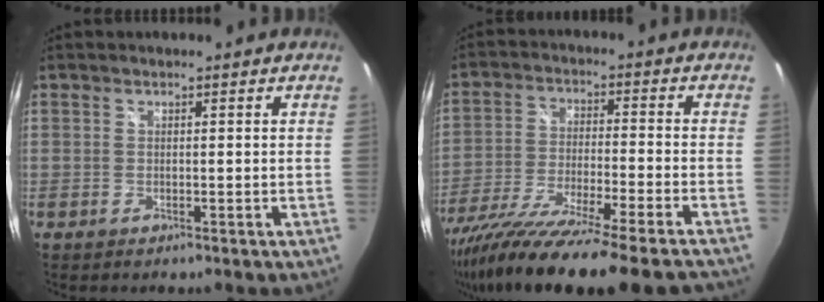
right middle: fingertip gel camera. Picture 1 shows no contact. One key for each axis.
{"total": 23.3, "fx": -19.7, "fy": -0.3, "fz": 12.3, "tx": -0.225, "ty": -0.070, "tz": -0.321}